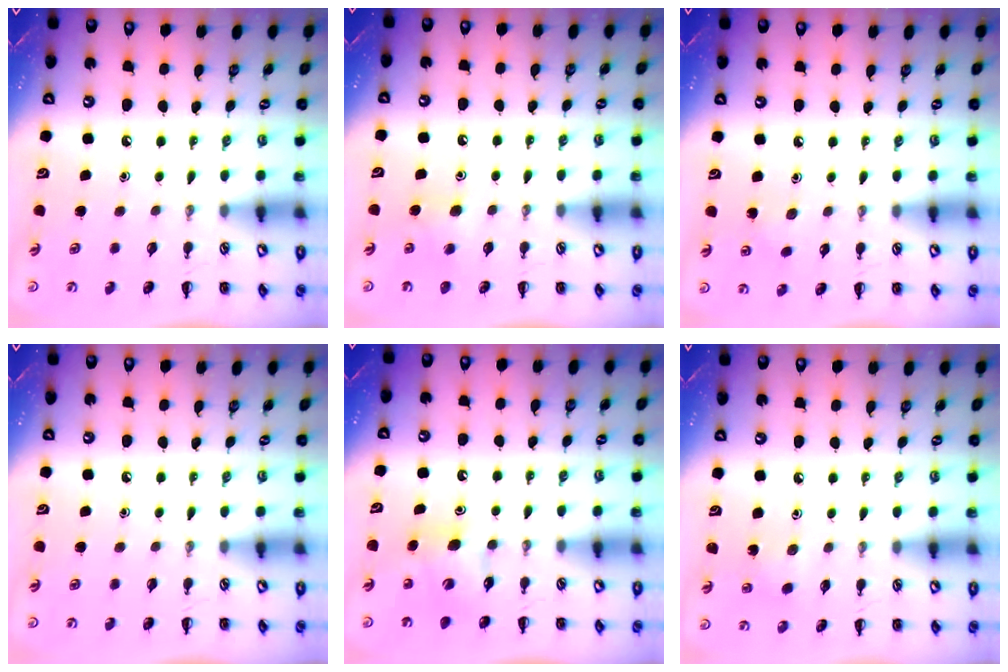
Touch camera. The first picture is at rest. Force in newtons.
{"total": 5.2, "press": 5.0, "slide": 1.3}
{"total": 5.3, "press": 5.1, "slide": 1.4}
{"total": 0.0}
{"total": 6.6, "press": 6.6, "slide": 0.6}
{"total": 2.6, "press": 2.5, "slide": 0.9}